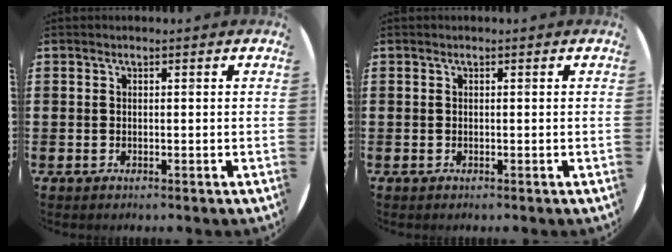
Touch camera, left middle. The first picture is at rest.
{"total": 0.0}